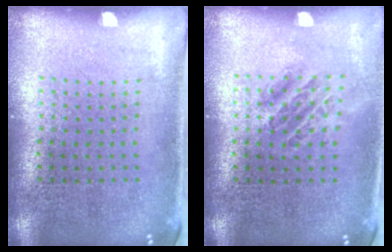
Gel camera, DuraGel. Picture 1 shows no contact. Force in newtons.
{"total": 1.0, "press": 1.0, "slide": 0.4}